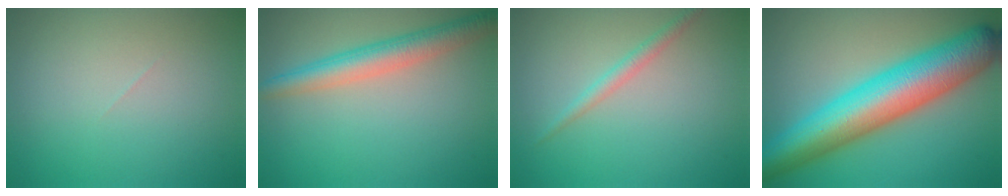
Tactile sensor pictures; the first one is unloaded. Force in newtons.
{"total": 4.2, "press": 4.2, "slide": 0.2}
{"total": 1.5, "press": 1.5, "slide": 0.0}
{"total": 11.3, "press": 11.3, "slide": 0.2}